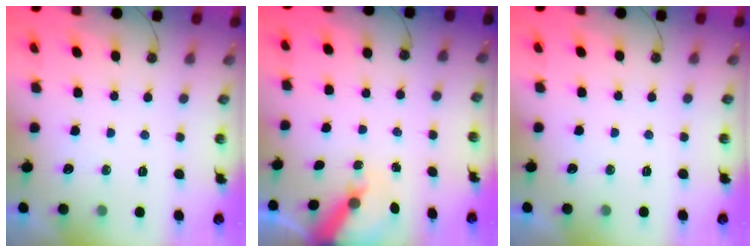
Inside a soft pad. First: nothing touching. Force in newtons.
{"total": 6.5, "press": 6.4, "slide": 0.7}
{"total": 0.0}